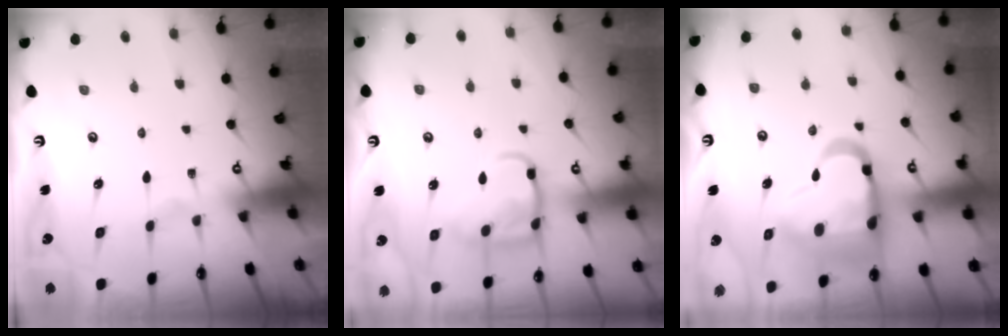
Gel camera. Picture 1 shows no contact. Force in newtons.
{"total": 12.0, "press": 12.0, "slide": 1.0}
{"total": 20.4, "press": 20.3, "slide": 2.4}